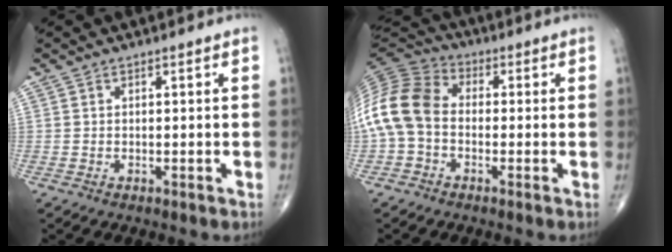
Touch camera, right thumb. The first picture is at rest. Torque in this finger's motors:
{"motor_torque": [0.34, 0.17, 1.26, -0.31, 0.48]}